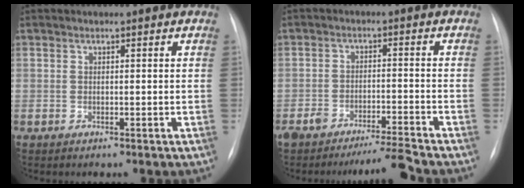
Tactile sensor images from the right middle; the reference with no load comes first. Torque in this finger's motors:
{"motor_torque": [0.11, -0.12, 0.03, 0.02]}